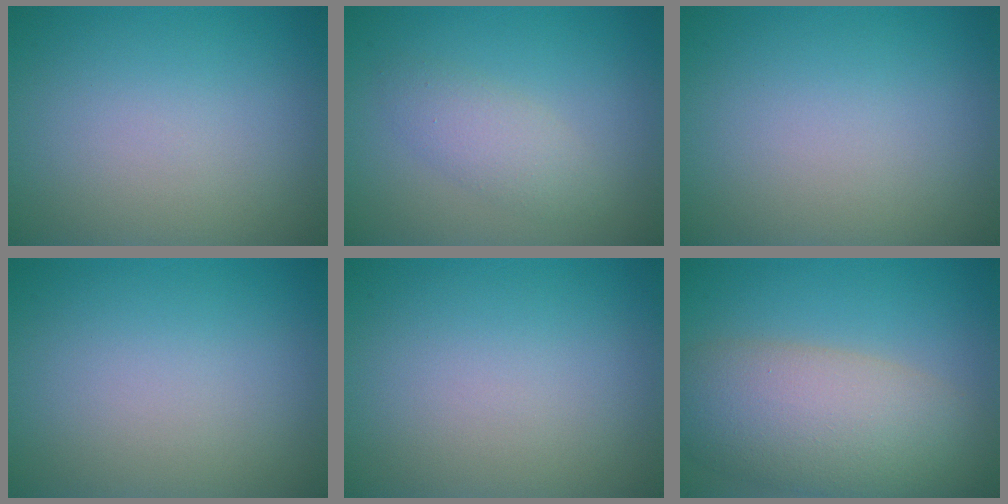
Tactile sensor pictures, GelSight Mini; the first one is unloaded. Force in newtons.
{"total": 2.4, "press": 2.4, "slide": 0.1}
{"total": 0.0}
{"total": 0.0}
{"total": 0.0}
{"total": 8.8, "press": 8.7, "slide": 0.5}